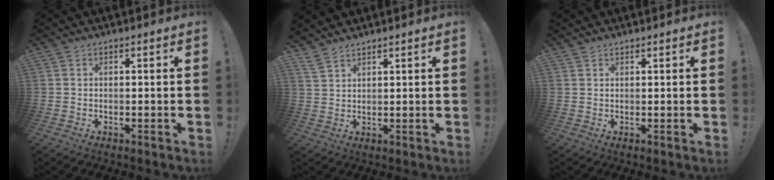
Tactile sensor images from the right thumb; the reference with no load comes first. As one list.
[{"total": 4.4, "force": [3.7, 1.4, 1.8], "torque": [-0.040, -0.016, 0.074]}, {"total": 1.1, "force": [1.0, 0.4, 0.2], "torque": [-0.002, -0.002, 0.018]}]